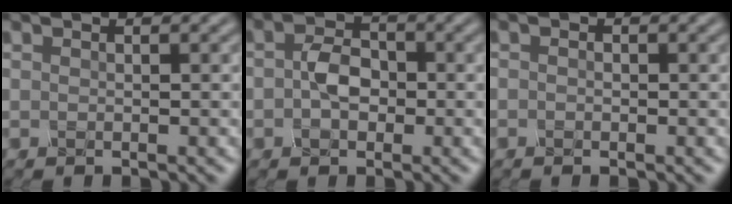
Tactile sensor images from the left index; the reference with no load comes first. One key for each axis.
{"total": 2.9, "fx": -0.4, "fy": 2.0, "fz": 2.1, "tx": -0.042, "ty": 0.003, "tz": -0.013}
{"total": 0.6, "fx": -0.2, "fy": 0.3, "fz": 0.5, "tx": -0.007, "ty": -0.002, "tz": -0.003}